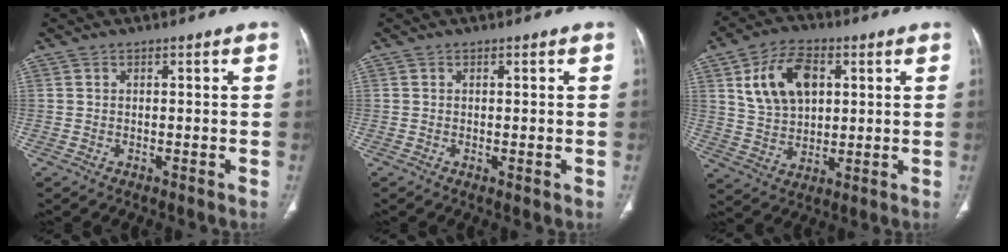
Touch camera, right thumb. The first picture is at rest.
{"total": 0.8, "force": [0.0, 0.2, 0.7], "torque": [-0.015, -0.005, 0.002]}
{"total": 12.8, "force": [4.1, 8.2, 8.8], "torque": [-0.138, -0.004, 0.081]}